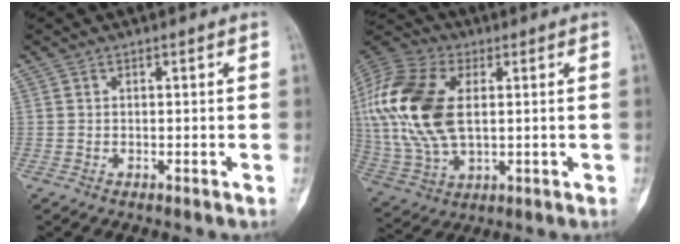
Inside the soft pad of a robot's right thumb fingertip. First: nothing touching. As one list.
[{"total": 21.7, "force": [3.1, 12.7, 17.3], "torque": [-0.379, -0.004, 0.055]}]